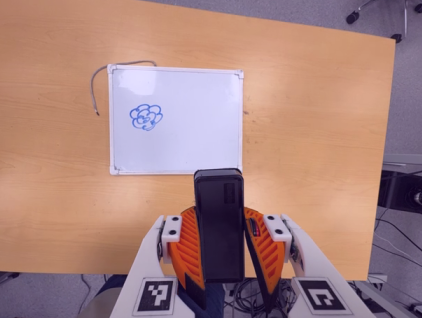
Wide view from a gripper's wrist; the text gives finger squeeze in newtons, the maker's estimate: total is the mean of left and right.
{"total": 7.7, "left": 7.4, "right": 7.9}